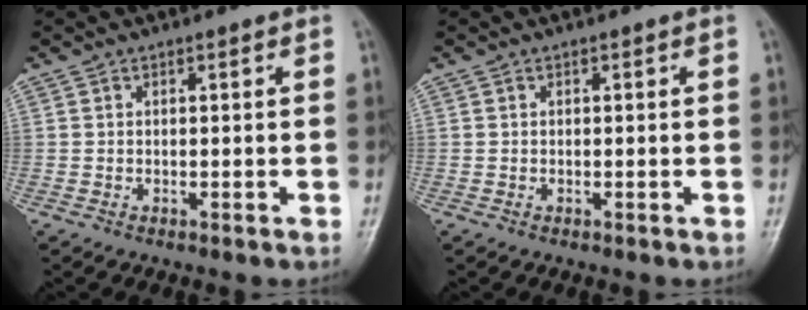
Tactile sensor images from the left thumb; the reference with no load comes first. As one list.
[{"total": 0.0}]